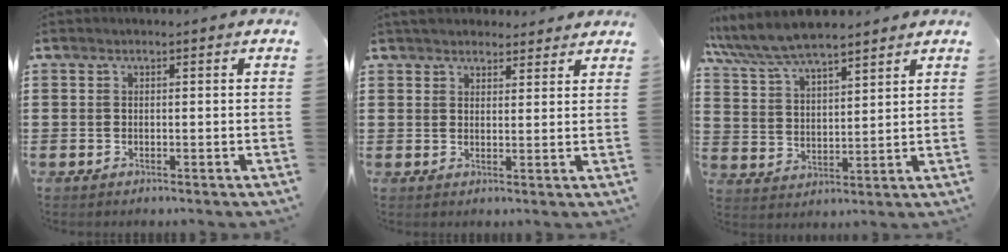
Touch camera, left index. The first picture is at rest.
{"total": 3.3, "force": [3.2, 0.9, 0.4], "torque": [-0.016, -0.002, 0.061]}
{"total": 7.0, "force": [6.5, 1.2, 2.4], "torque": [-0.072, -0.024, 0.117]}